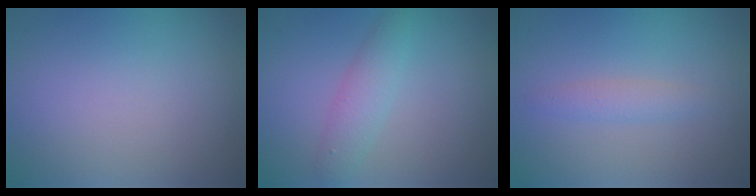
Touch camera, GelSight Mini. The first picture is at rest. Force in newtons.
{"total": 2.4, "press": 2.4, "slide": 0.1}
{"total": 1.4, "press": 1.4, "slide": 0.0}